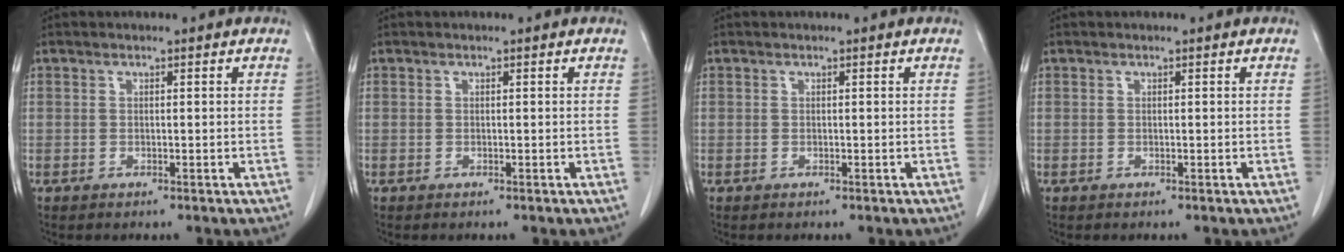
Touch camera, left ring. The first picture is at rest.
{"total": 0.0}
{"total": 0.0}
{"total": 0.0}